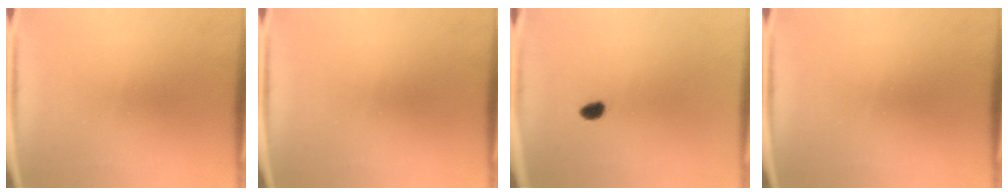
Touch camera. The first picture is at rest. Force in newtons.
{"total": 0.0}
{"total": 2.0}
{"total": 0.0}